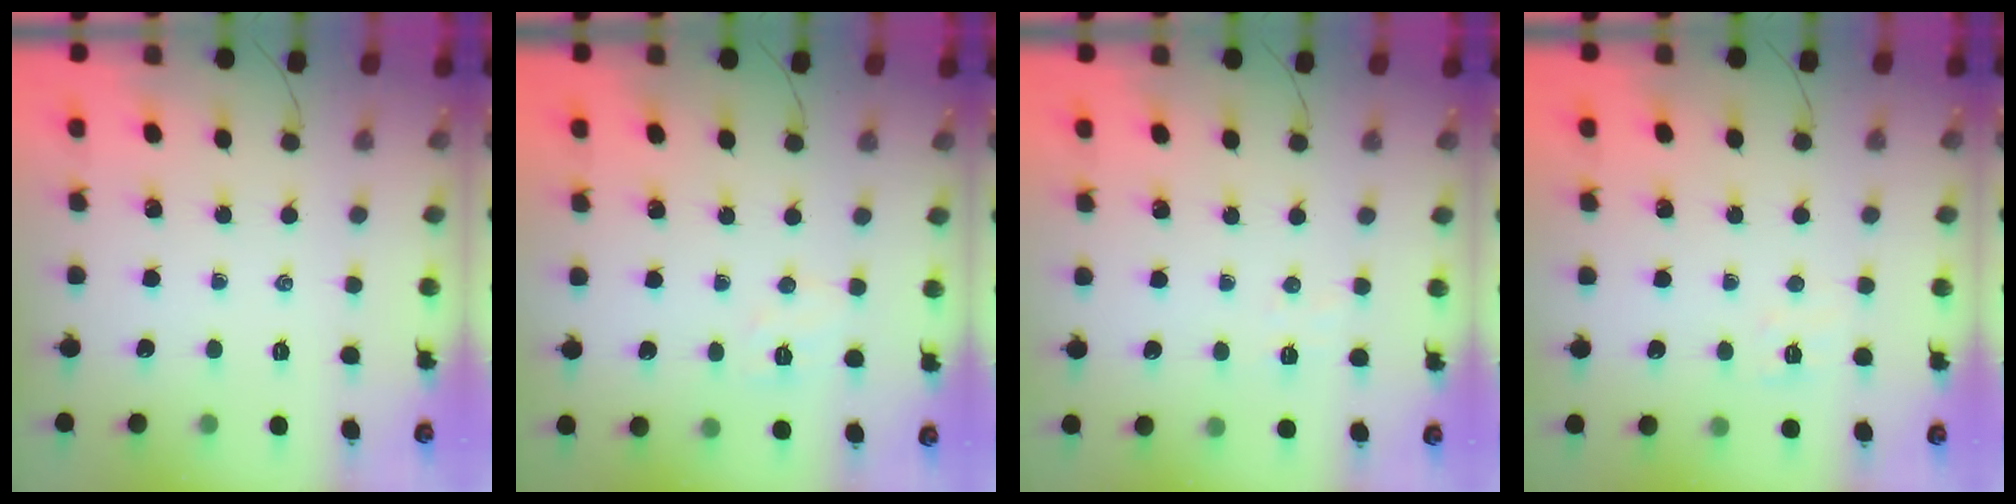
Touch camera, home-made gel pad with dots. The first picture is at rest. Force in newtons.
{"total": 5.0, "press": 4.9, "slide": 1.0}
{"total": 4.1, "press": 4.0, "slide": 0.7}
{"total": 5.3, "press": 5.1, "slide": 1.2}